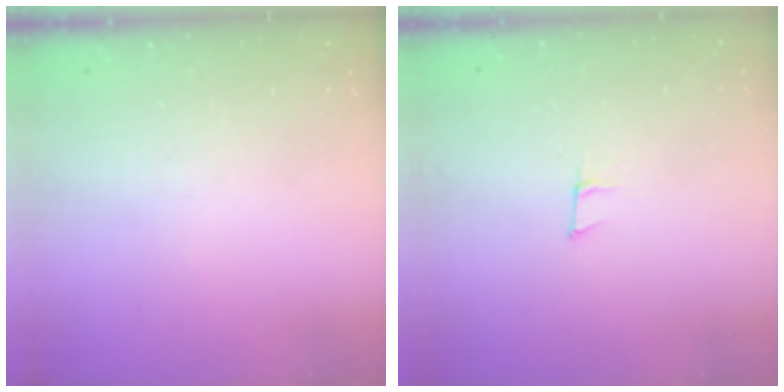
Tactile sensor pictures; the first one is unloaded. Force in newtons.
{"total": 5.5, "press": 5.4, "slide": 0.8}